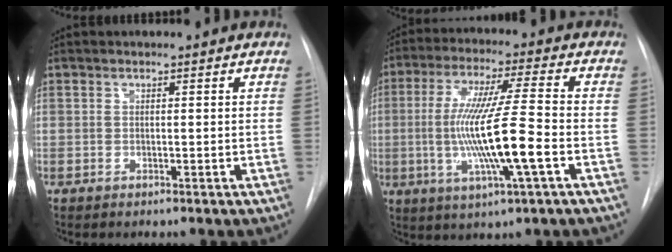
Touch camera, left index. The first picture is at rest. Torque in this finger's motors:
{"motor_torque": [2.14, 0.00, 0.51, 0.21]}